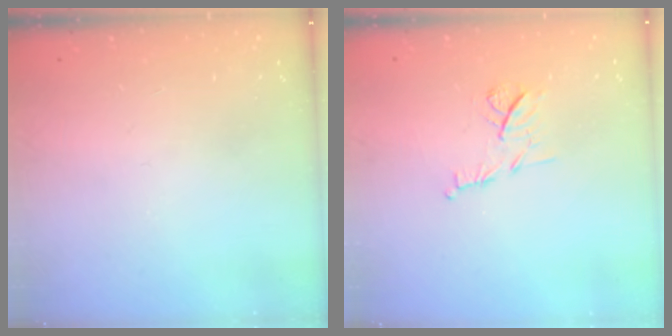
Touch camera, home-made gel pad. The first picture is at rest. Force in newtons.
{"total": 7.1, "press": 7.0, "slide": 1.0}